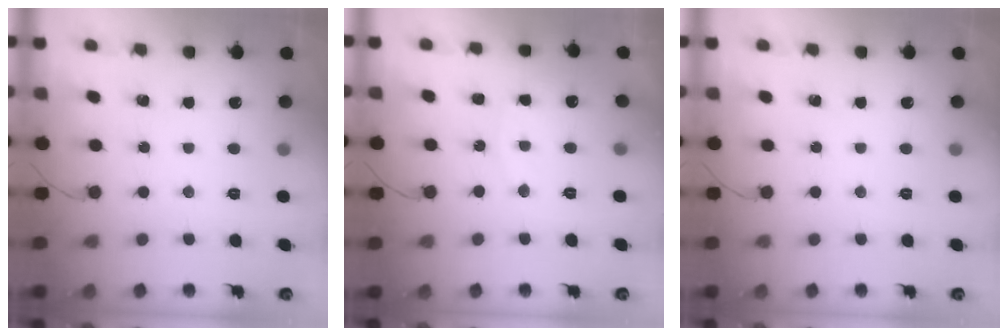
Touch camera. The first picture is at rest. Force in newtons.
{"total": 6.5, "press": 6.5, "slide": 0.3}
{"total": 0.0}